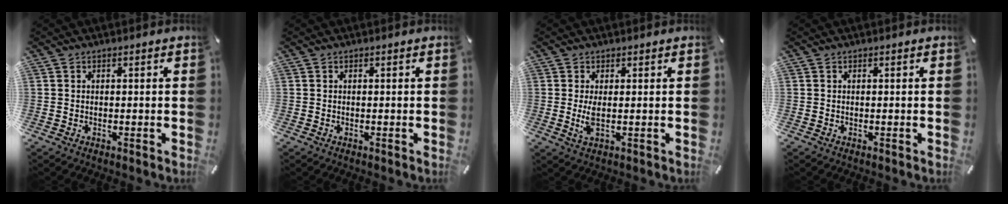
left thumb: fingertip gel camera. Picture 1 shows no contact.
{"total": 0.0}
{"total": 3.8, "force": [0.3, 1.0, 3.7], "torque": [-0.082, -0.007, 0.002]}
{"total": 0.0}